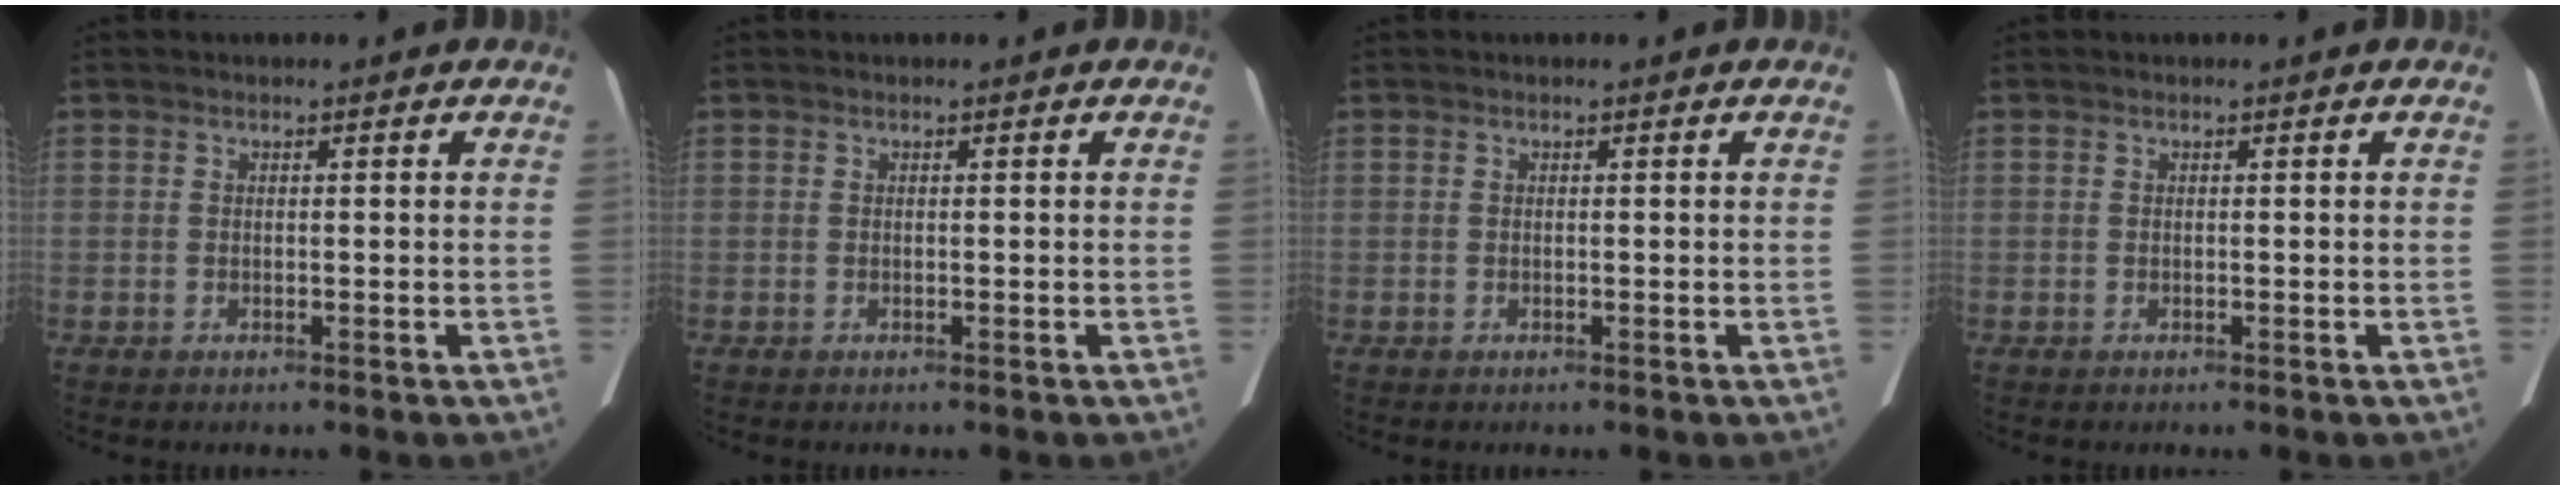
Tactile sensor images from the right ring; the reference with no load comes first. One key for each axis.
{"total": 0.0}
{"total": 0.0}
{"total": 0.0}